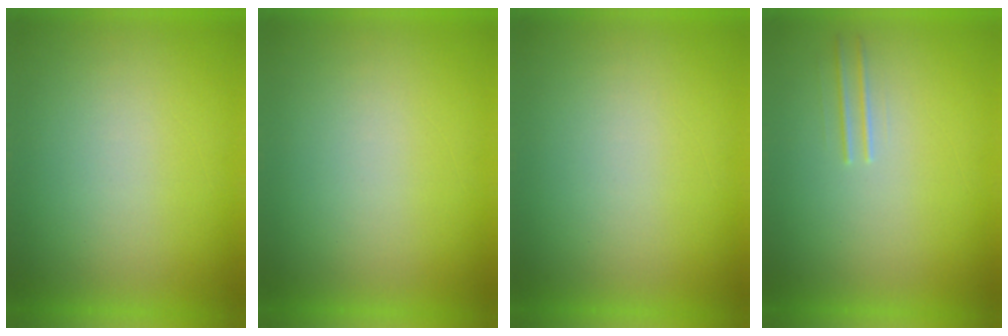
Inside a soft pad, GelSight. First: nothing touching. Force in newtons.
{"total": 0.0}
{"total": 1.2}
{"total": 1.5}